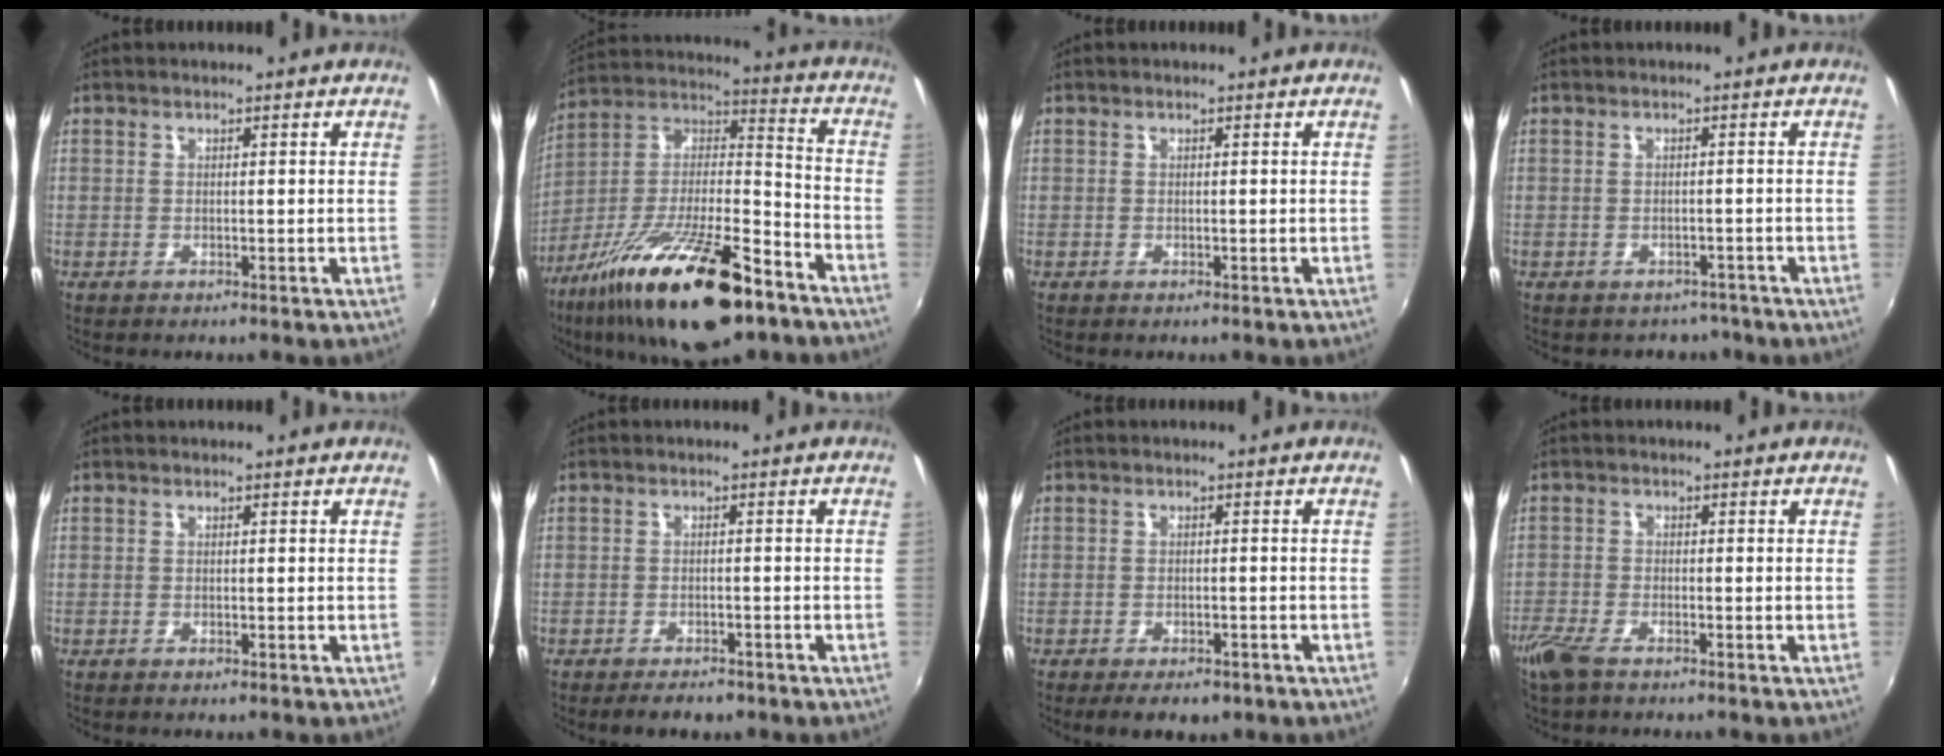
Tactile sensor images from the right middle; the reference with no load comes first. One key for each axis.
{"total": 26.2, "fx": -16.0, "fy": 8.2, "fz": 19.1, "tx": -0.336, "ty": -0.024, "tz": -0.268}
{"total": 0.0}
{"total": 4.0, "fx": -3.1, "fy": 2.5, "fz": 0.4, "tx": -0.008, "ty": 0.000, "tz": -0.039}
{"total": 0.0}
{"total": 4.4, "fx": -3.4, "fy": 1.7, "fz": 2.1, "tx": -0.048, "ty": -0.008, "tz": -0.050}
{"total": 5.6, "fx": -4.0, "fy": 2.4, "fz": 3.2, "tx": -0.070, "ty": -0.018, "tz": -0.058}
{"total": 5.2, "fx": -3.9, "fy": 1.6, "fz": 3.0, "tx": -0.081, "ty": -0.014, "tz": -0.079}